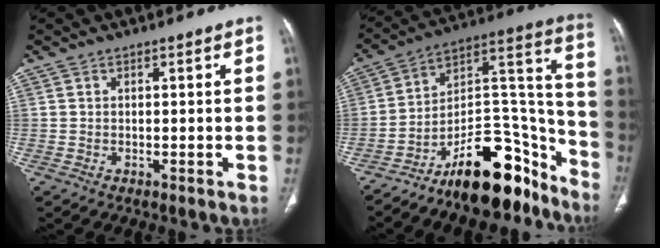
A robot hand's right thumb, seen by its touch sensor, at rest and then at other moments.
{"total": 21.3, "force": [-15.7, 8.3, 11.8], "torque": [-0.122, 0.142, -0.256]}